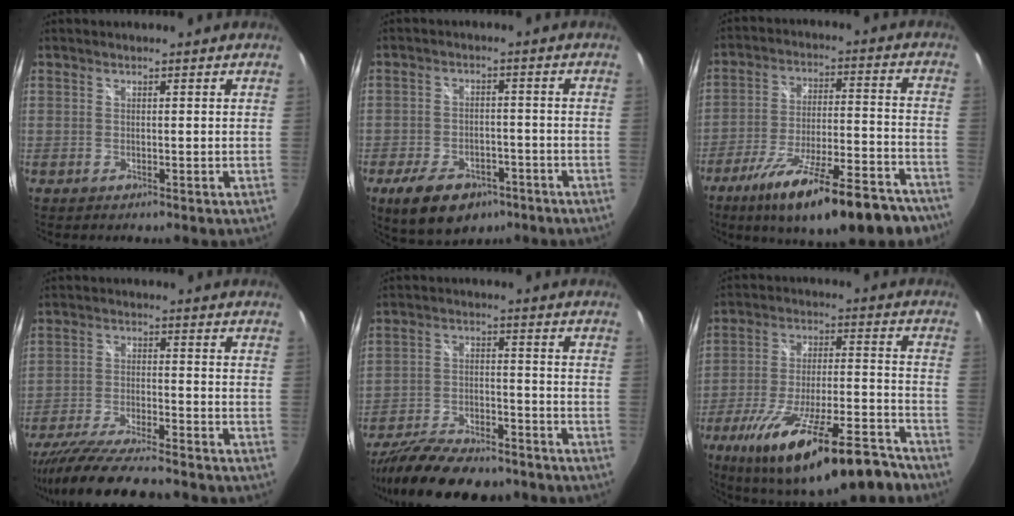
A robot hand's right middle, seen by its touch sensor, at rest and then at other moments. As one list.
[{"total": 11.8, "force": [-7.2, 6.8, 6.4], "torque": [-0.145, -0.008, -0.106]}, {"total": 24.2, "force": [-17.9, 6.2, 15.0], "torque": [-0.240, -0.038, -0.254]}, {"total": 15.2, "force": [-13.3, 1.6, 7.2], "torque": [-0.152, -0.032, -0.225]}, {"total": 18.6, "force": [-15.4, 5.7, 8.7], "torque": [-0.177, -0.026, -0.240]}, {"total": 25.7, "force": [-18.2, 6.9, 16.8], "torque": [-0.286, -0.036, -0.264]}]